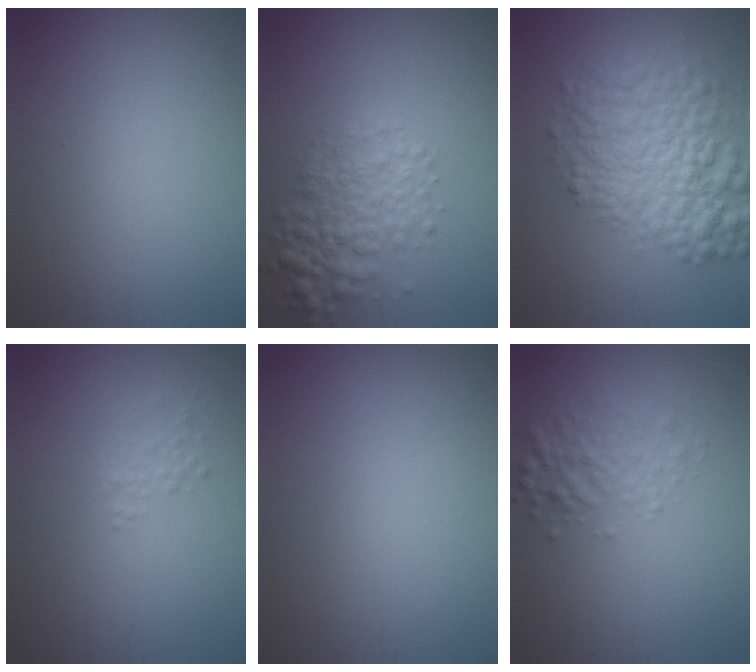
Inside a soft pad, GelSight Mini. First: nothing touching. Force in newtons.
{"total": 4.2, "press": 4.2, "slide": 0.1}
{"total": 7.6, "press": 7.6, "slide": 0.2}
{"total": 1.1, "press": 1.1, "slide": 0.0}
{"total": 0.0}
{"total": 2.8, "press": 2.8, "slide": 0.0}